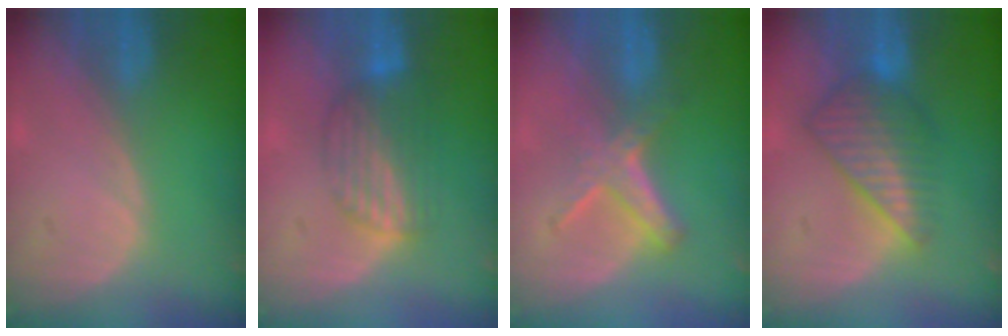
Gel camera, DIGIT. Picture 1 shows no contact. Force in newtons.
{"total": 6.6, "press": 6.3, "slide": 2.0}
{"total": 6.0, "press": 5.2, "slide": 3.1}
{"total": 7.5, "press": 6.9, "slide": 2.9}